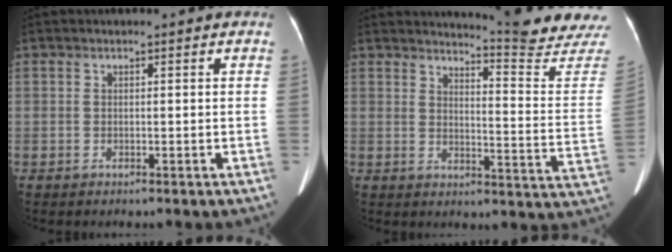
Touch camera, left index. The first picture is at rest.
{"total": 14.9, "force": [14.6, -1.7, 2.0], "torque": [-0.025, -0.128, 0.160]}